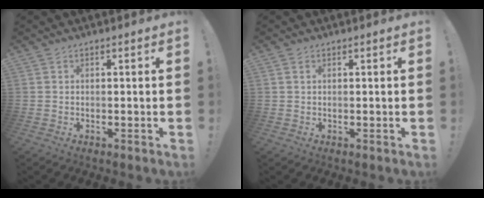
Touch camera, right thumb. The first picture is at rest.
{"total": 0.9, "force": [0.5, 0.5, 0.6], "torque": [-0.015, 0.002, 0.009]}